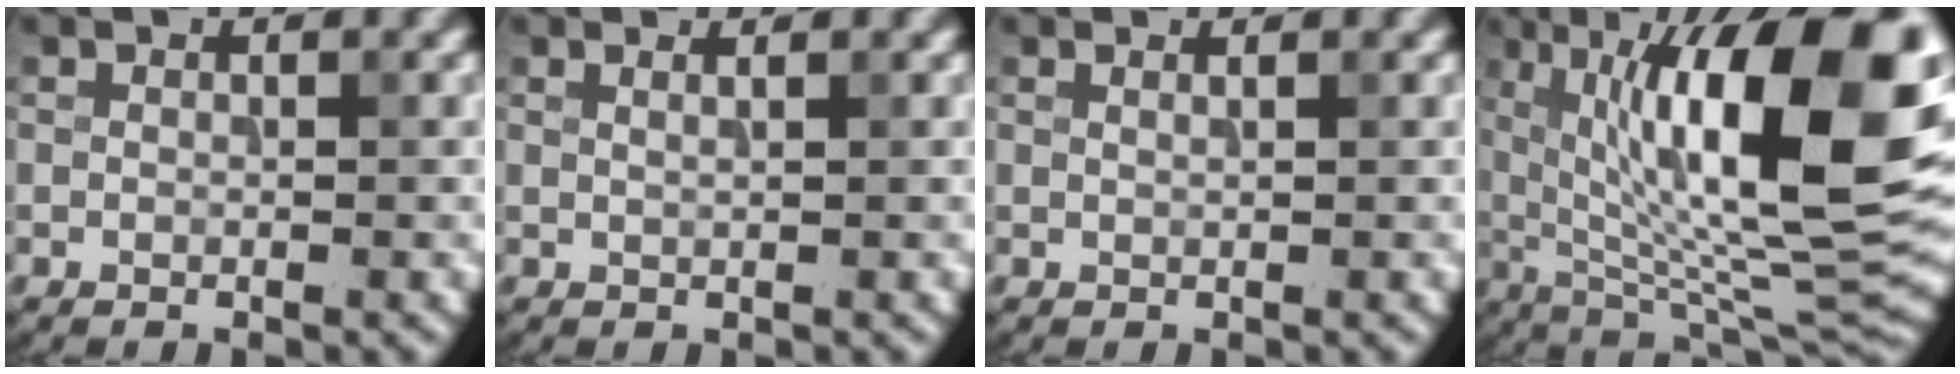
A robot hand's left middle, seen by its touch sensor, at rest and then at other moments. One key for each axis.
{"total": 1.9, "fx": 1.1, "fy": 1.0, "fz": 1.2, "tx": 0.004, "ty": -0.002, "tz": -0.011}
{"total": 1.6, "fx": 1.0, "fy": 0.9, "fz": 1.0, "tx": 0.002, "ty": -0.003, "tz": -0.008}
{"total": 18.4, "fx": 4.3, "fy": 6.7, "fz": 16.6, "tx": -0.244, "ty": 0.012, "tz": 0.071}